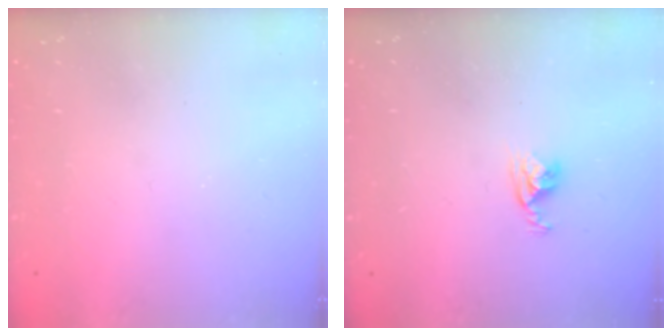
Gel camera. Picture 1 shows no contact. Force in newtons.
{"total": 4.5, "press": 4.5, "slide": 0.4}